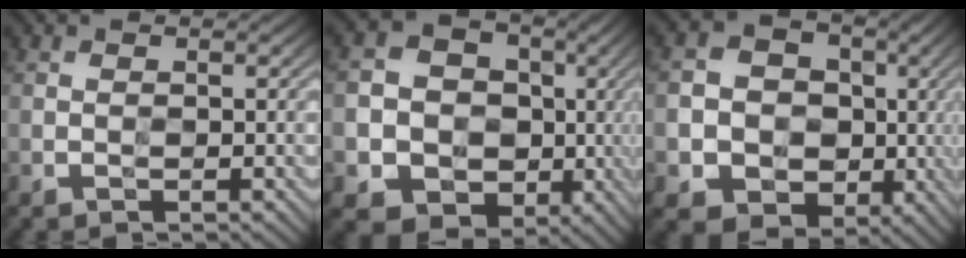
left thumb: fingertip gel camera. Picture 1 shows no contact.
{"total": 13.7, "force": [-3.0, 12.0, 5.9], "torque": [-0.153, -0.034, -0.060]}
{"total": 11.3, "force": [-2.3, 9.9, 5.1], "torque": [-0.126, -0.029, -0.052]}